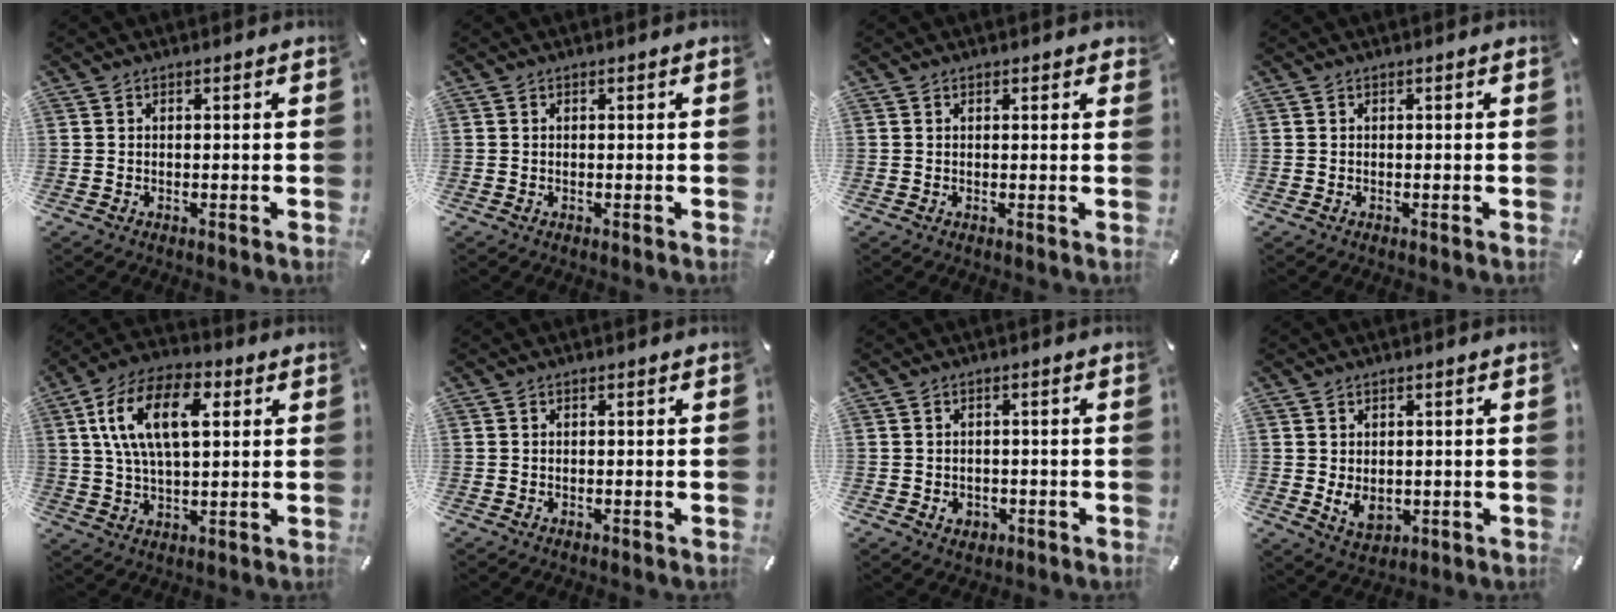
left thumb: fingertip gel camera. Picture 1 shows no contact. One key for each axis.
{"total": 0.0}
{"total": 0.7, "fx": 0.4, "fy": 0.5, "fz": 0.3, "tx": 0.001, "ty": -0.001, "tz": 0.006}
{"total": 0.0}
{"total": 15.3, "fx": 4.7, "fy": 8.2, "fz": 12.0, "tx": -0.246, "ty": 0.009, "tz": 0.077}
{"total": 0.0}
{"total": 2.5, "fx": -0.7, "fy": 2.2, "fz": 1.0, "tx": -0.011, "ty": 0.000, "tz": -0.015}
{"total": 5.3, "fx": 0.1, "fy": 4.0, "fz": 3.4, "tx": -0.065, "ty": -0.008, "tz": 0.001}